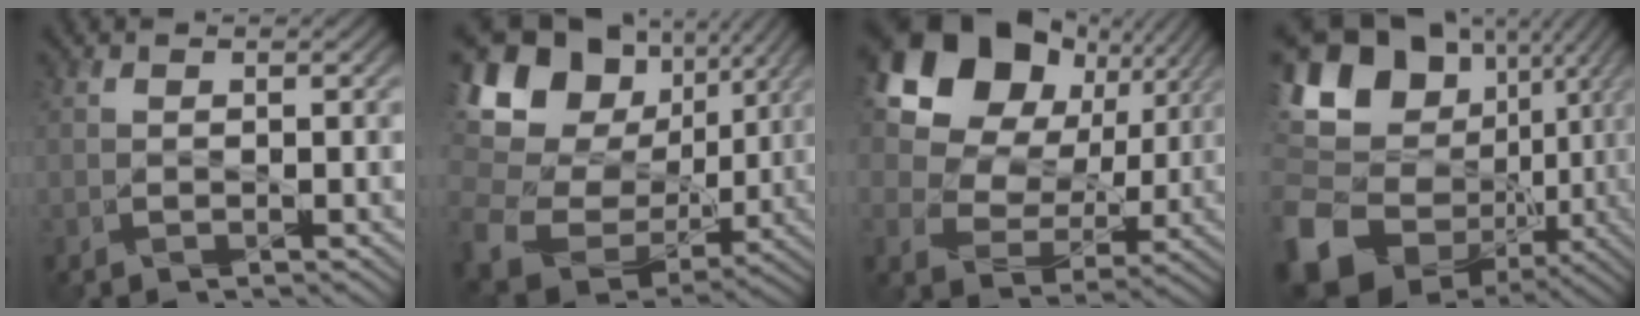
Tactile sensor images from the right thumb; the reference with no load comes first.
{"total": 17.8, "force": [3.7, 14.3, 10.0], "torque": [-0.259, 0.002, 0.088]}
{"total": 17.0, "force": [7.3, 12.4, 9.1], "torque": [-0.205, 0.037, 0.129]}
{"total": 19.9, "force": [-3.1, 16.3, 11.1], "torque": [-0.259, -0.056, -0.037]}